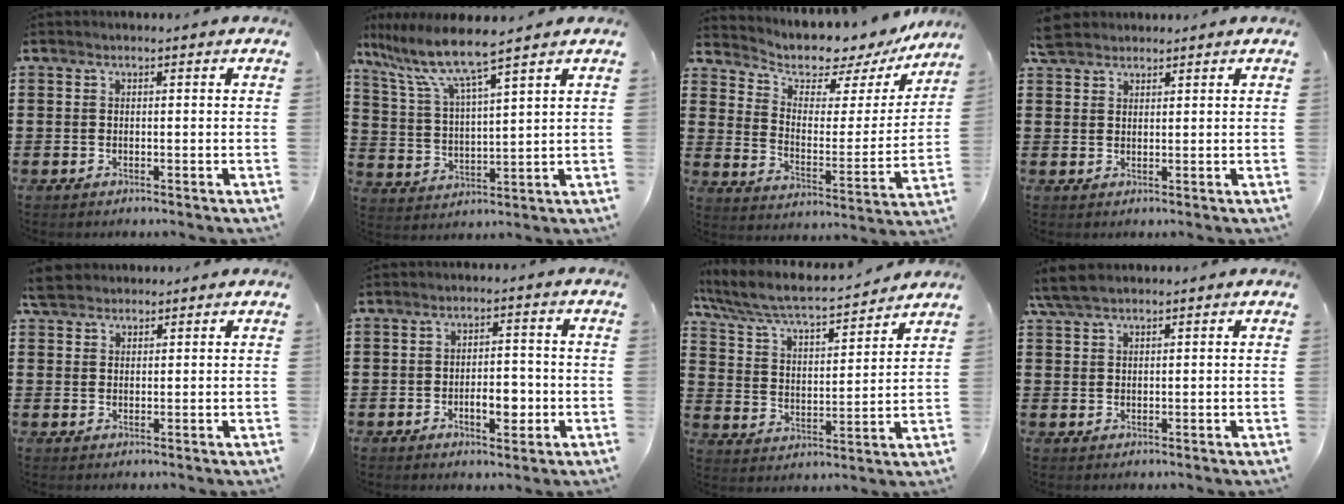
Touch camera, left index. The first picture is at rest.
{"total": 7.6, "force": [6.4, 0.0, 4.1], "torque": [-0.107, -0.036, 0.107]}
{"total": 5.8, "force": [5.3, 2.1, 1.1], "torque": [-0.040, -0.049, 0.083]}
{"total": 2.8, "force": [2.6, 1.1, 0.4], "torque": [-0.016, 0.004, 0.052]}
{"total": 3.2, "force": [2.8, 1.4, 0.7], "torque": [-0.025, 0.005, 0.055]}
{"total": 5.0, "force": [-1.5, 2.5, 4.1], "torque": [-0.064, 0.005, -0.028]}
{"total": 6.2, "force": [5.5, 0.8, 2.8], "torque": [-0.078, -0.035, 0.089]}
{"total": 4.1, "force": [3.1, 1.2, 2.3], "torque": [-0.061, 0.001, 0.057]}